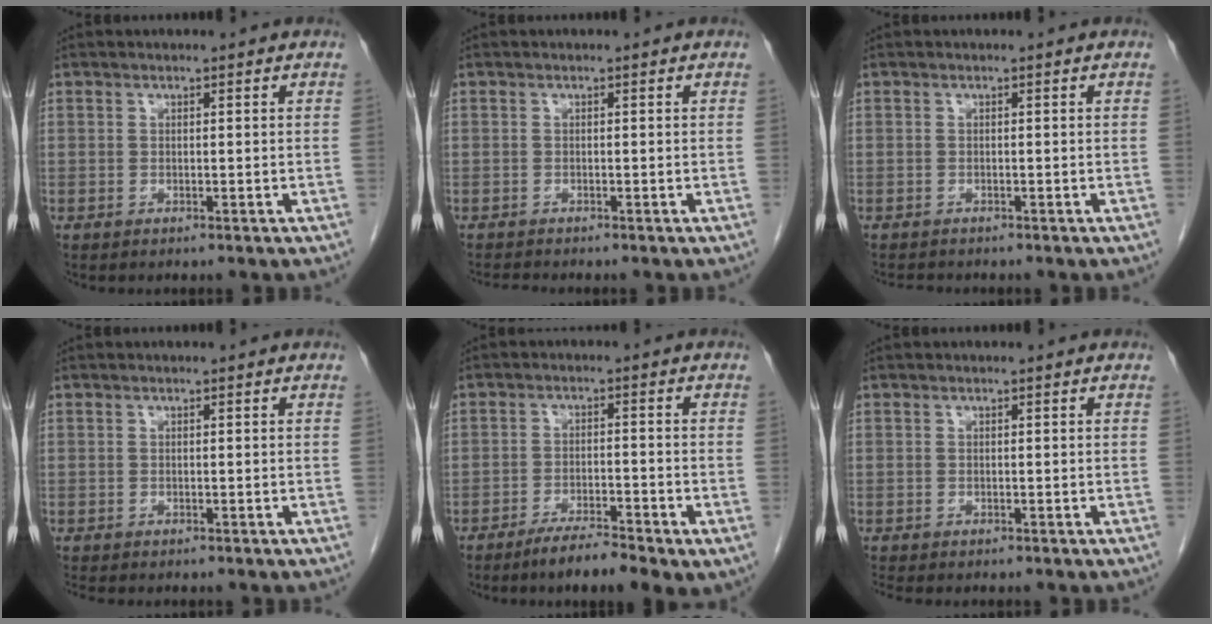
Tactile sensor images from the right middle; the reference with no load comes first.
{"total": 1.5, "force": [-1.4, -0.3, 0.1], "torque": [-0.009, -0.008, -0.026]}
{"total": 2.1, "force": [-1.9, 0.6, 0.6], "torque": [-0.015, -0.008, -0.026]}
{"total": 1.6, "force": [-1.4, 0.3, 0.6], "torque": [-0.017, -0.007, -0.020]}
{"total": 7.4, "force": [-4.8, 1.1, 5.5], "torque": [-0.093, -0.007, -0.076]}
{"total": 1.9, "force": [-1.7, 0.3, 0.7], "torque": [-0.019, -0.007, -0.025]}